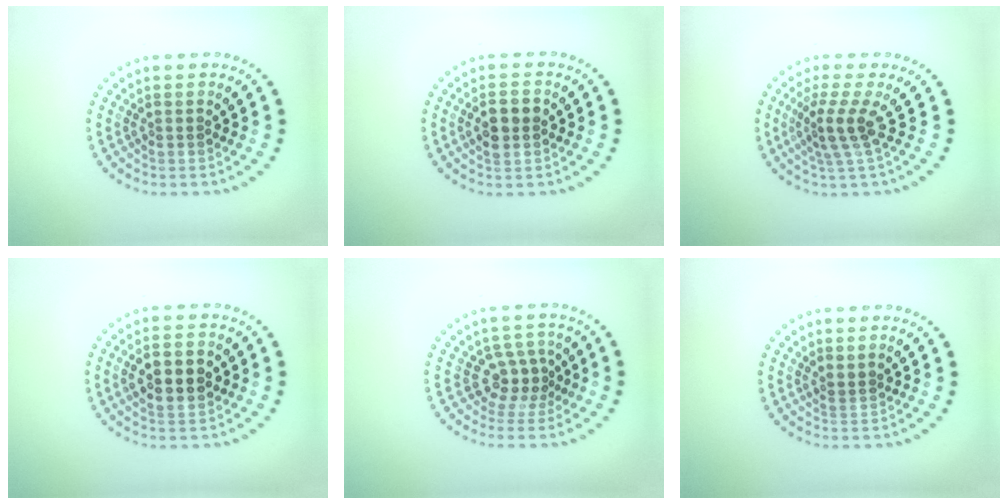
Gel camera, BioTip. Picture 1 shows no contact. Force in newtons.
{"total": 2.5, "press": 2.5, "slide": 0.2}
{"total": 2.9, "press": 2.0, "slide": 2.2}
{"total": 4.1, "press": 4.1, "slide": 0.2}
{"total": 2.6, "press": 1.9, "slide": 1.8}
{"total": 0.6, "press": 0.3, "slide": 0.5}